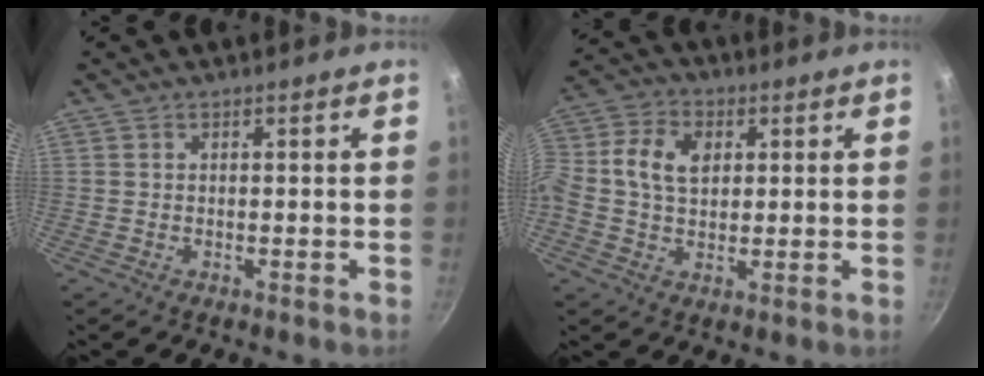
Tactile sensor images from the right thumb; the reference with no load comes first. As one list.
[{"total": 9.5, "force": [1.7, 6.9, 6.4], "torque": [-0.112, 0.014, 0.017]}]